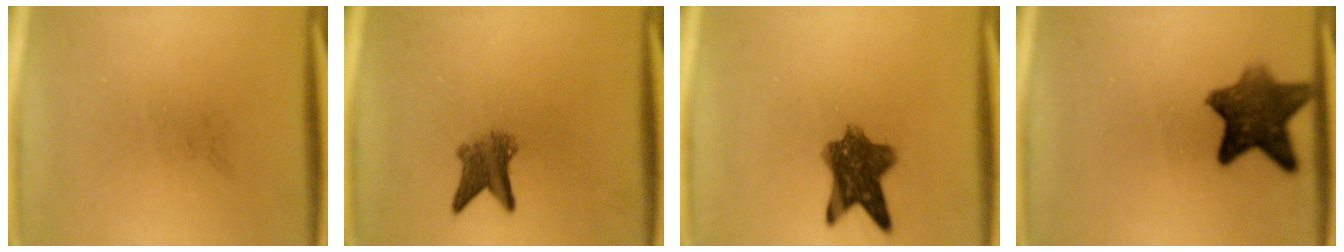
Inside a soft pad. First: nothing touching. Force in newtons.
{"total": 4.3}
{"total": 8.2}
{"total": 9.3}